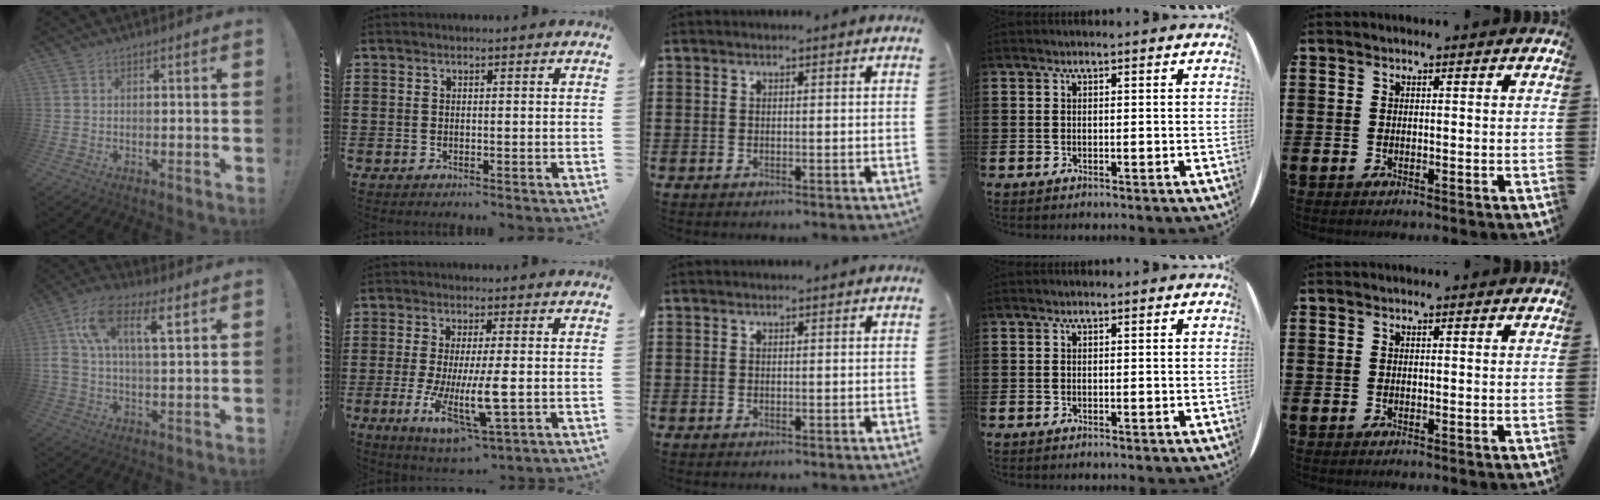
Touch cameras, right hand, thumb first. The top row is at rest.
{"thumb": {"total": 12.6, "force": [5.2, 5.1, 10.3], "torque": [-0.206, -0.001, 0.089]}, "index": {"total": 9.7, "force": [-1.9, 2.2, 9.2], "torque": [-0.184, -0.022, -0.031]}}